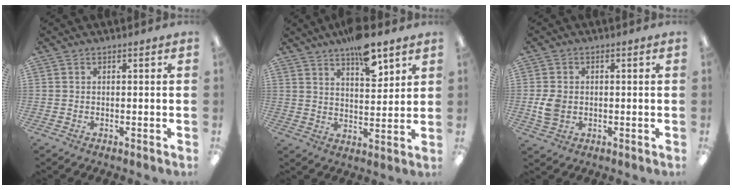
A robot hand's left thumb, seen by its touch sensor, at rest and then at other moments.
{"total": 10.1, "force": [7.6, 3.4, 5.7], "torque": [-0.083, -0.043, 0.129]}
{"total": 5.2, "force": [-0.5, 4.1, 3.2], "torque": [-0.060, 0.003, -0.009]}